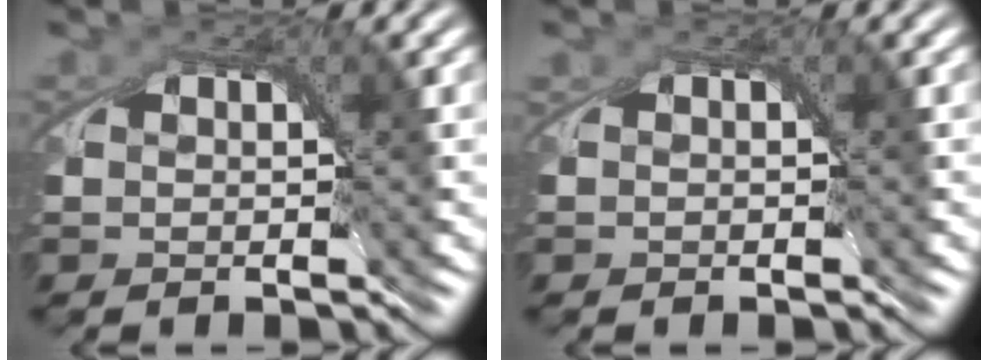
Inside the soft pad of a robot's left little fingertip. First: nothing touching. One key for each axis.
{"total": 0.5, "fx": -0.2, "fy": -0.3, "fz": -0.4, "tx": 0.012, "ty": 0.000, "tz": -0.003}